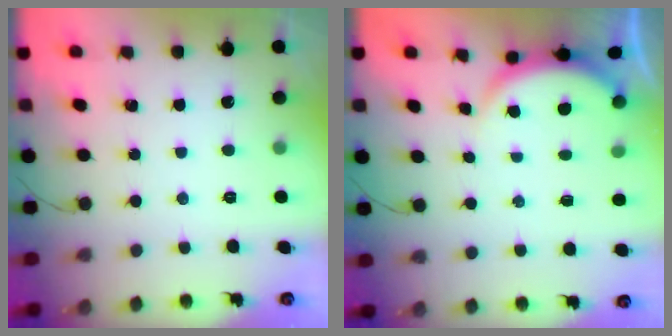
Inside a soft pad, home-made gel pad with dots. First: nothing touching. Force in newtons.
{"total": 3.7, "press": 3.7, "slide": 0.3}